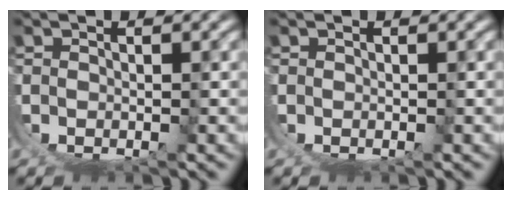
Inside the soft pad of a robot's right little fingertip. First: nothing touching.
{"total": 0.0}